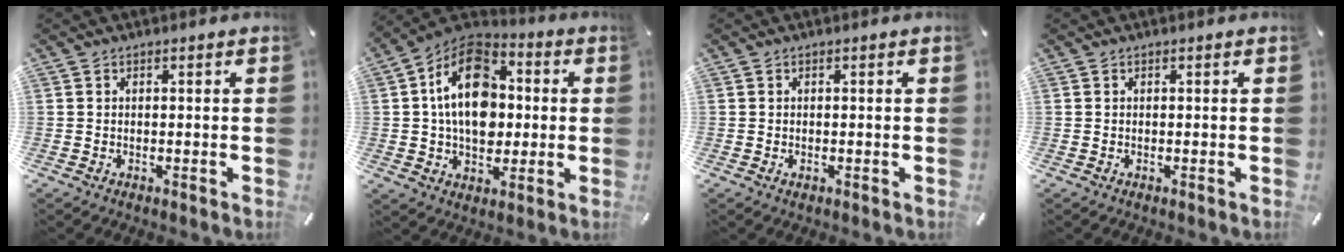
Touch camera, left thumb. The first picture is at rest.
{"total": 17.5, "force": [1.4, 12.7, 12.0], "torque": [-0.219, 0.000, 0.023]}
{"total": 0.6, "force": [-0.1, 0.3, 0.5], "torque": [-0.010, -0.001, -0.003]}
{"total": 0.0}